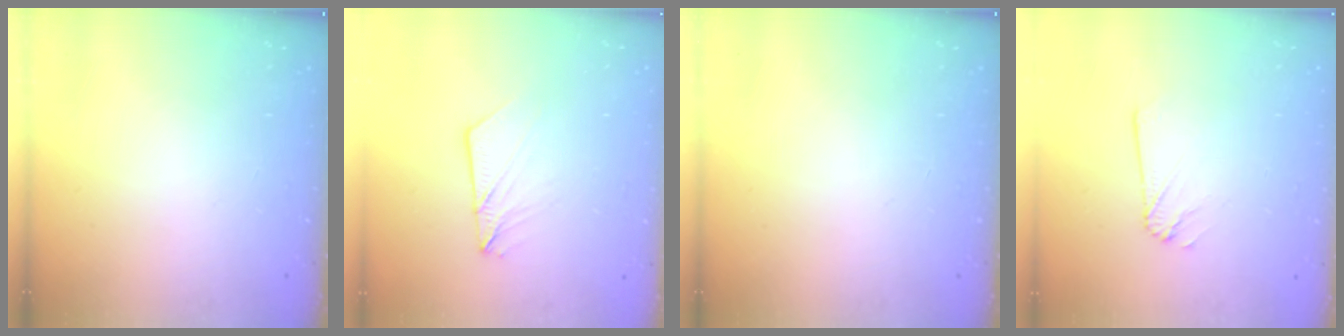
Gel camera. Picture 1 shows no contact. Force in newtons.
{"total": 7.3, "press": 7.2, "slide": 0.9}
{"total": 0.0}
{"total": 1.8, "press": 1.8, "slide": 0.0}